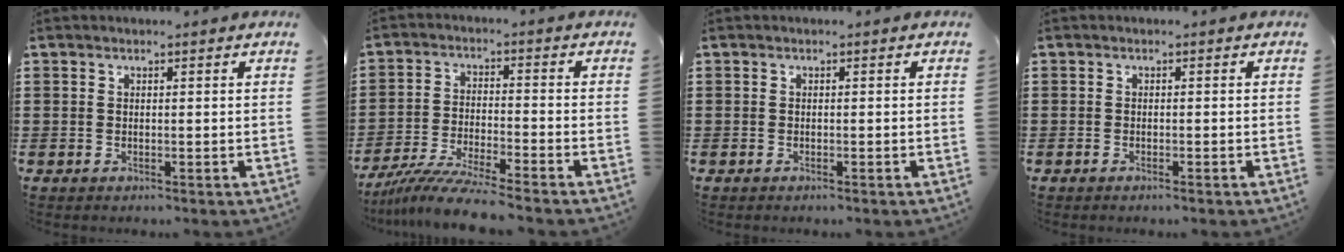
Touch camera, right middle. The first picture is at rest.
{"total": 7.1, "force": [-6.4, -0.3, 3.0], "torque": [-0.068, -0.017, -0.125]}
{"total": 0.0}
{"total": 0.5, "force": [-0.4, 0.0, 0.3], "torque": [-0.007, -0.002, -0.008]}